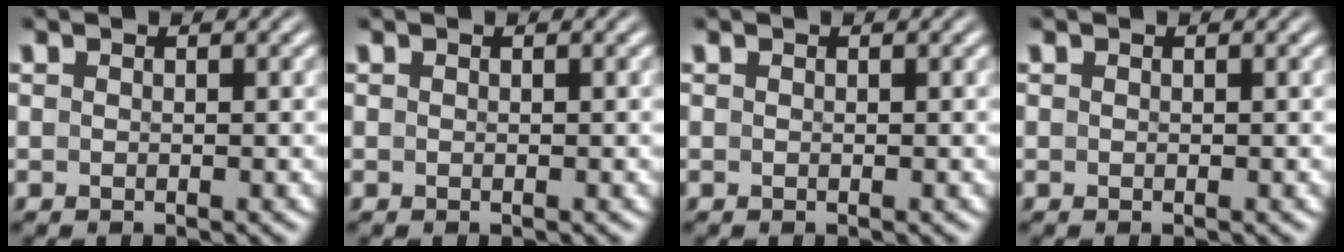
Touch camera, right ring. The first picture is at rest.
{"total": 0.0}
{"total": 0.0}
{"total": 0.0}